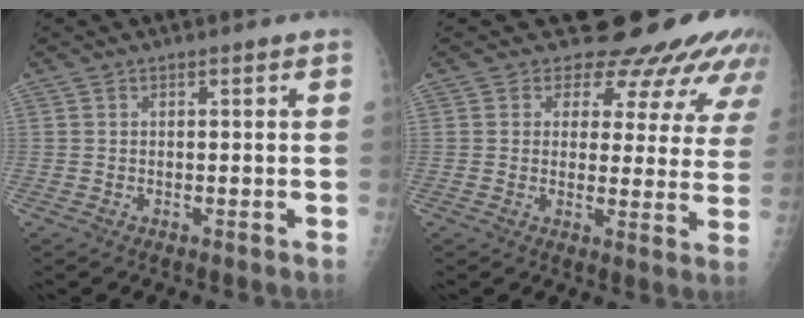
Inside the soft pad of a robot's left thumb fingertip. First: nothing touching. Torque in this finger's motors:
{"motor_torque": [0.34, 0.07, 1.39, -1.38, 0.05]}